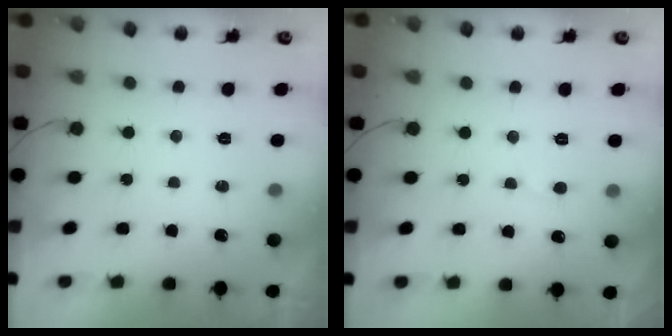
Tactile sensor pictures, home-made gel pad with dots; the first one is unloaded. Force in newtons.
{"total": 3.5, "press": 3.5, "slide": 0.4}